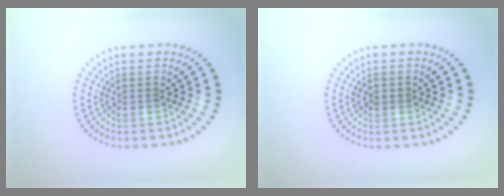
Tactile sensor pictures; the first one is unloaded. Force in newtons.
{"total": 1.0, "press": 1.0, "slide": 0.1}